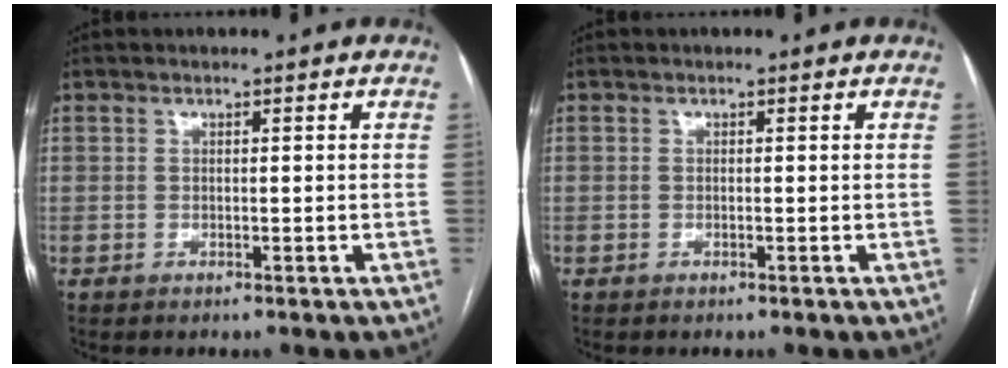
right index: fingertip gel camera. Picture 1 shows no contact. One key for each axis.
{"total": 0.0}